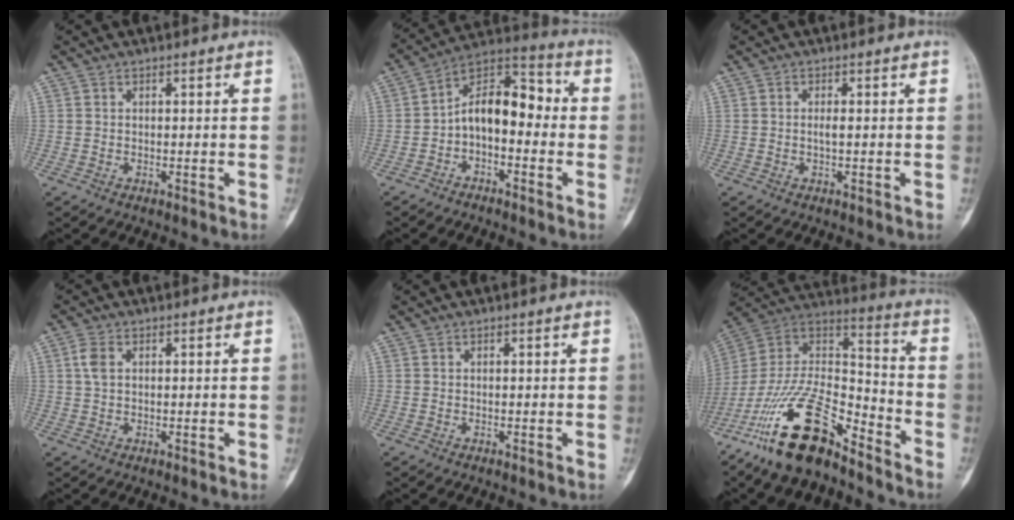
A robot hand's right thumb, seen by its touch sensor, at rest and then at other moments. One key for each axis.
{"total": 11.6, "fx": -1.7, "fy": 6.9, "fz": 9.2, "tx": -0.125, "ty": 0.055, "tz": -0.043}
{"total": 1.1, "fx": -0.1, "fy": 0.3, "fz": 1.1, "tx": -0.024, "ty": -0.001, "tz": -0.002}
{"total": 3.0, "fx": 0.7, "fy": 1.8, "fz": 2.3, "tx": -0.055, "ty": 0.003, "tz": 0.011}
{"total": 0.0}
{"total": 20.8, "fx": -14.3, "fy": 7.7, "fz": 13.0, "tx": -0.242, "ty": 0.081, "tz": -0.267}